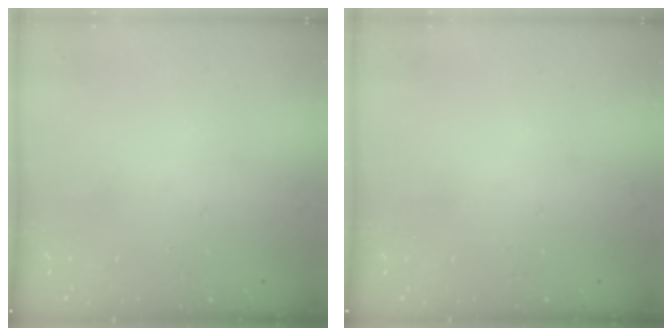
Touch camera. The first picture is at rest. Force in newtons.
{"total": 0.0}